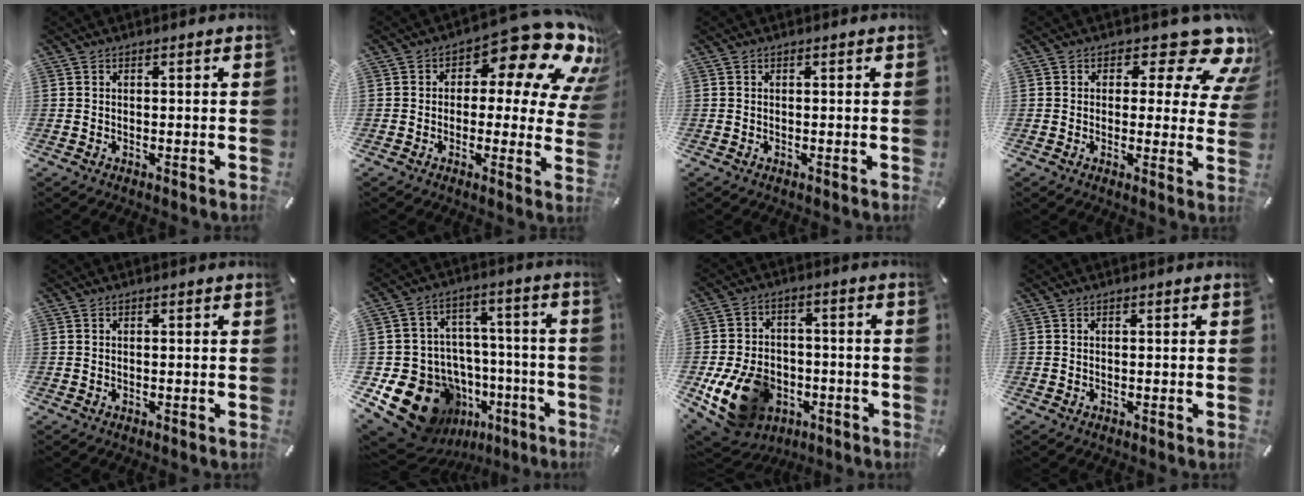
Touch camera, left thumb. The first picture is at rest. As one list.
[{"total": 16.9, "force": [9.3, 7.8, 11.8], "torque": [-0.161, -0.068, 0.154]}, {"total": 0.0}, {"total": 12.6, "force": [7.3, 5.8, 8.6], "torque": [-0.109, -0.054, 0.122]}, {"total": 0.0}, {"total": 19.4, "force": [-9.1, 15.1, 8.1], "torque": [-0.132, 0.041, -0.116]}, {"total": 15.5, "force": [-5.7, 11.6, 8.5], "torque": [-0.165, 0.033, -0.088]}, {"total": 0.0}]